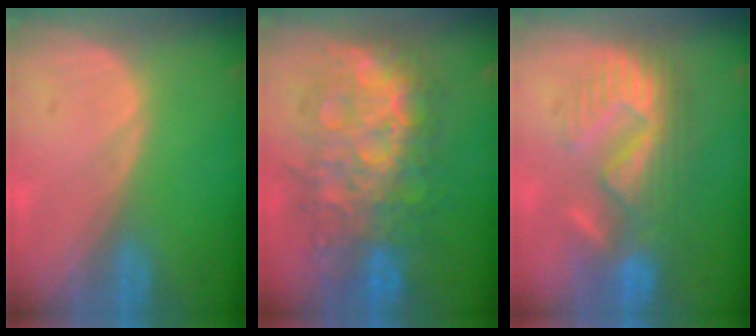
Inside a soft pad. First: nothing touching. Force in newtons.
{"total": 12.4, "press": 12.3, "slide": 1.2}
{"total": 9.0, "press": 8.9, "slide": 1.6}